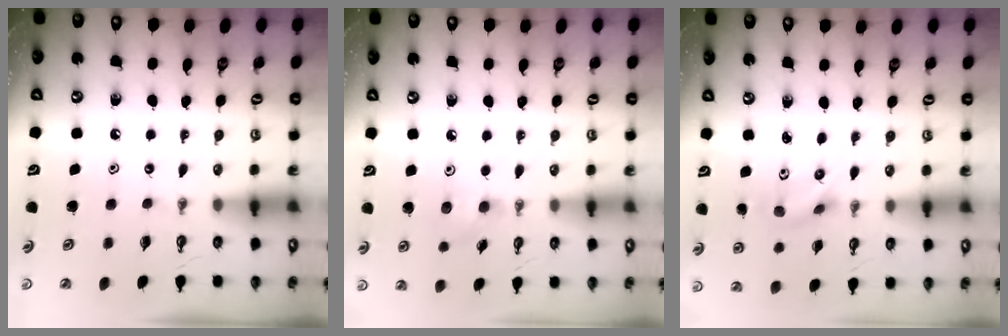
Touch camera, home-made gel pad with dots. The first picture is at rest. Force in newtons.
{"total": 5.5, "press": 5.3, "slide": 1.3}
{"total": 1.9, "press": 1.7, "slide": 0.7}